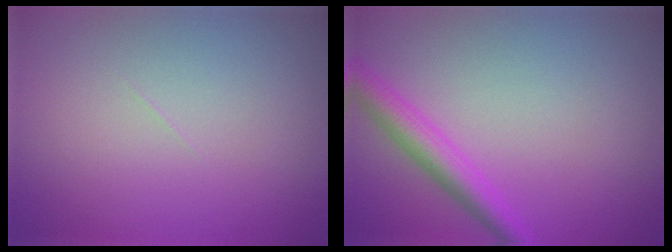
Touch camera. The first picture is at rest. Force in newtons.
{"total": 3.1, "press": 3.1, "slide": 0.1}